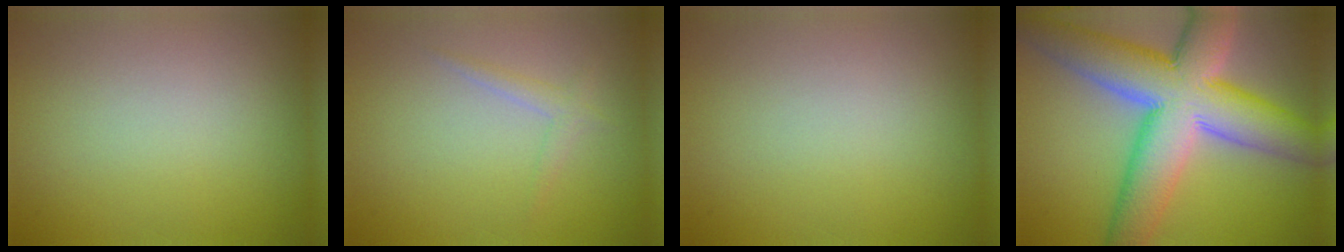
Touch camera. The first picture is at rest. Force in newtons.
{"total": 1.2, "press": 1.2, "slide": 0.0}
{"total": 0.0}
{"total": 12.7, "press": 12.6, "slide": 0.4}